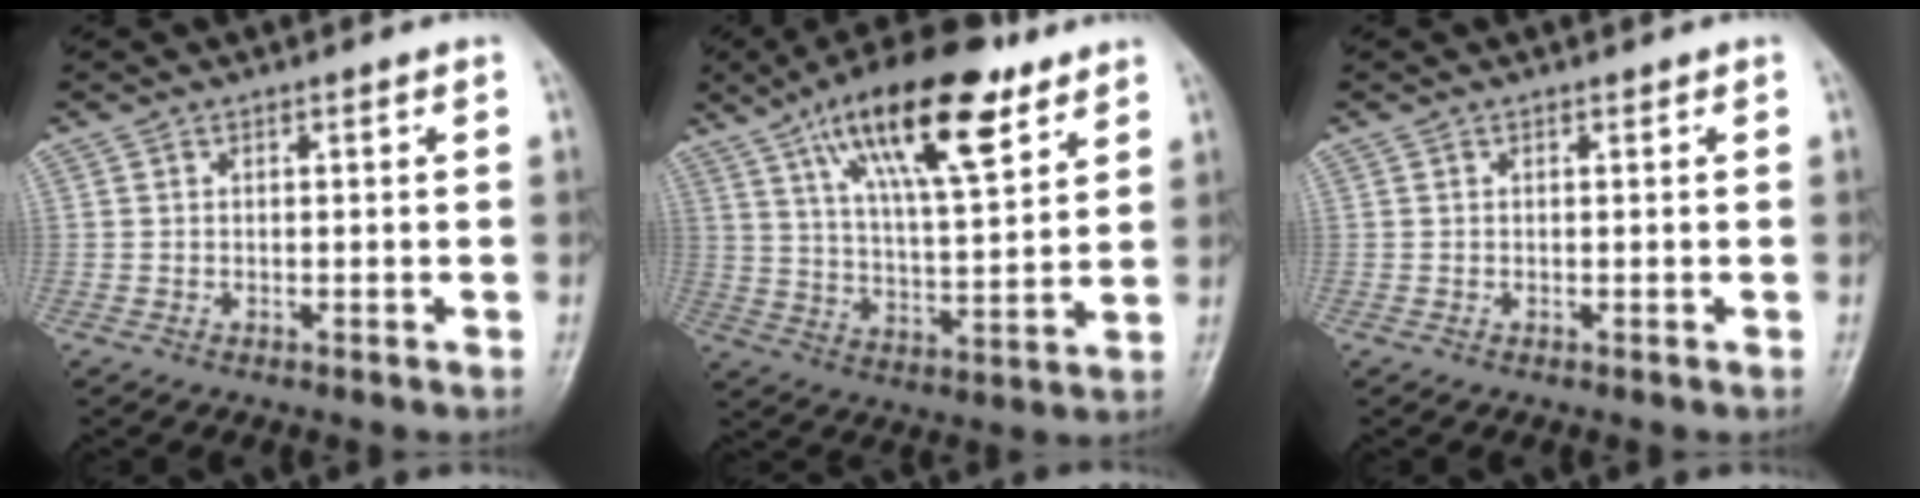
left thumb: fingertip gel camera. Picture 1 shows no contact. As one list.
[{"total": 20.2, "force": [11.3, 6.7, 15.3], "torque": [-0.231, -0.035, 0.193]}, {"total": 0.0}]